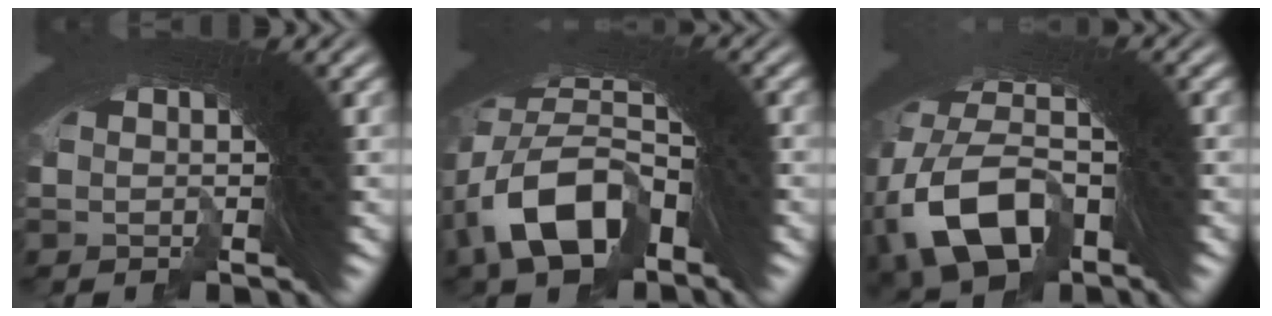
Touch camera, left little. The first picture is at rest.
{"total": 7.2, "force": [-3.0, 5.2, 4.0], "torque": [-0.084, -0.011, -0.061]}
{"total": 9.5, "force": [-4.6, 7.1, 4.2], "torque": [-0.116, -0.052, -0.062]}